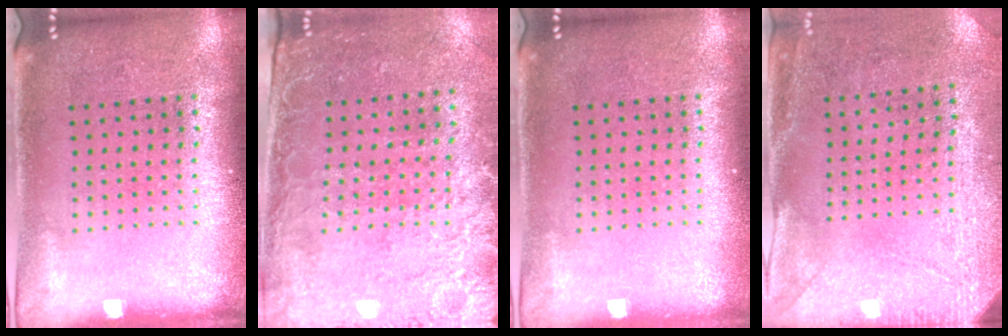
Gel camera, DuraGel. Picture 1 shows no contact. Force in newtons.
{"total": 2.6, "press": 2.4, "slide": 1.1}
{"total": 0.0}
{"total": 2.9, "press": 2.3, "slide": 1.8}